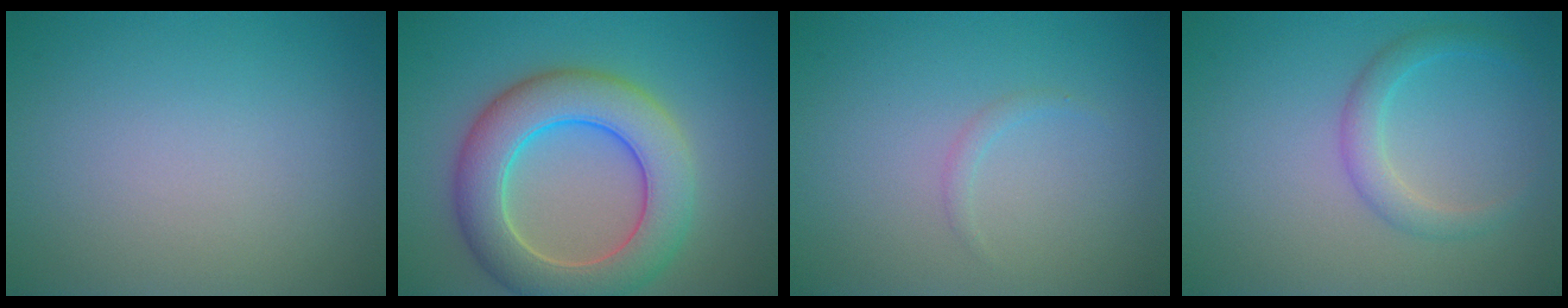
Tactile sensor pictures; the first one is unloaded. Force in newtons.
{"total": 8.3, "press": 8.2, "slide": 0.3}
{"total": 0.7, "press": 0.7, "slide": 0.1}
{"total": 2.2, "press": 2.2, "slide": 0.0}